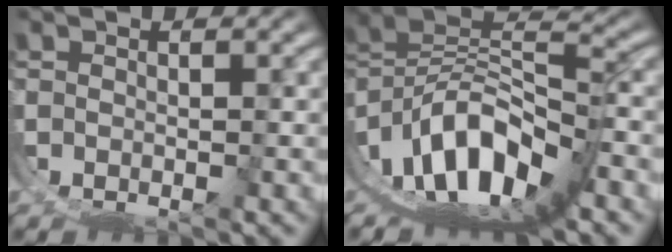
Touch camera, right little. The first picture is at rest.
{"total": 15.5, "force": [-2.0, 10.9, 10.8], "torque": [-0.183, -0.020, -0.028]}